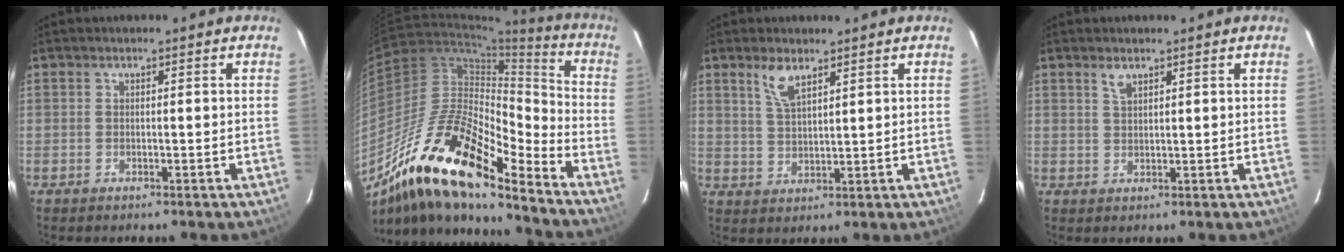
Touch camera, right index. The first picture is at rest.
{"total": 21.6, "force": [-15.4, 5.2, 14.3], "torque": [-0.250, -0.013, -0.291]}
{"total": 4.7, "force": [3.2, 1.5, 3.1], "torque": [-0.062, -0.001, 0.067]}
{"total": 1.9, "force": [1.4, 0.7, 1.1], "torque": [-0.021, 0.002, 0.027]}